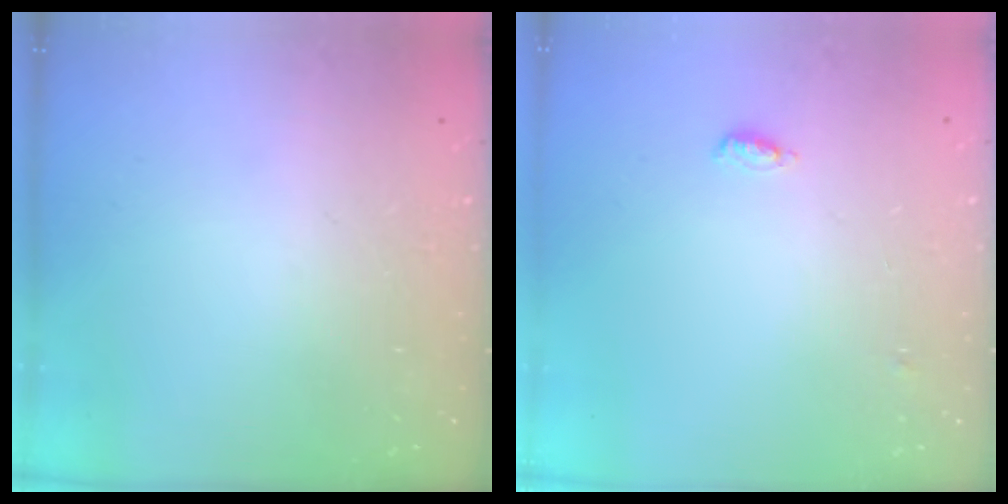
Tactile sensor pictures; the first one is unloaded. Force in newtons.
{"total": 4.0, "press": 3.8, "slide": 1.1}